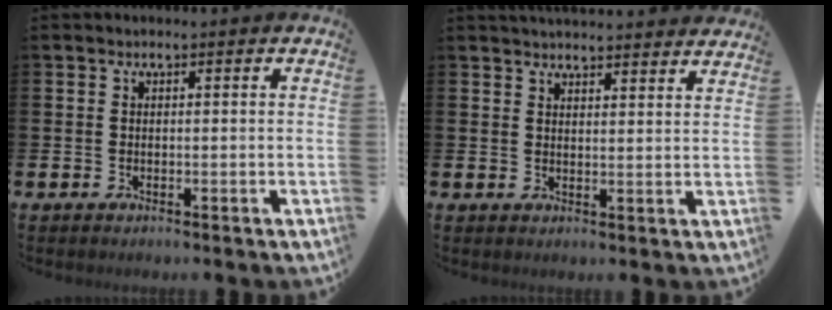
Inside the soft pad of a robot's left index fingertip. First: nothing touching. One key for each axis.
{"total": 3.7, "fx": 3.7, "fy": 0.1, "fz": 0.0, "tx": -0.006, "ty": -0.021, "tz": 0.068}